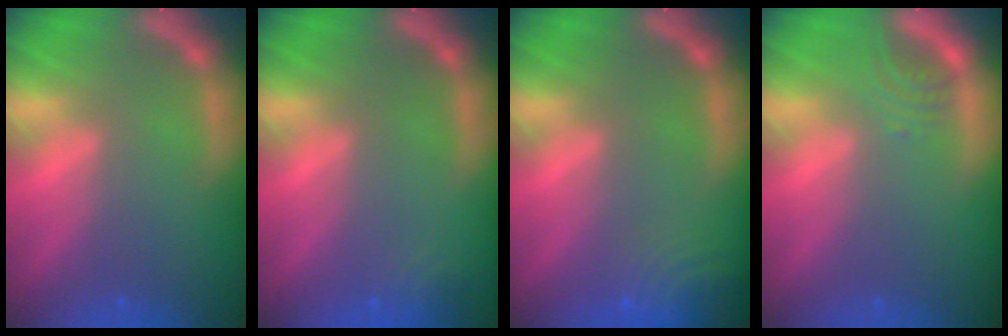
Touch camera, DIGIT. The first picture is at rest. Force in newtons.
{"total": 1.4}
{"total": 5.6}
{"total": 2.0}